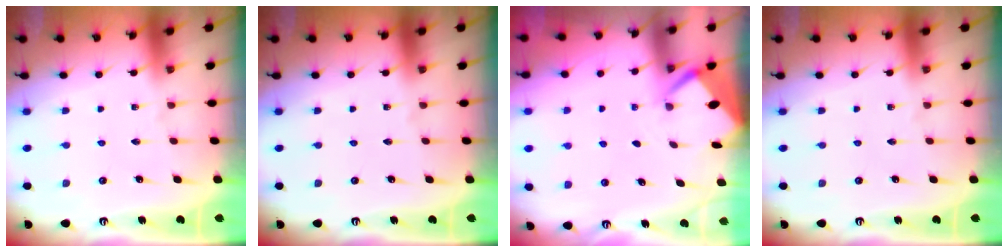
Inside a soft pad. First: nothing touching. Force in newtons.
{"total": 0.0}
{"total": 2.6, "press": 2.6, "slide": 0.1}
{"total": 0.0}